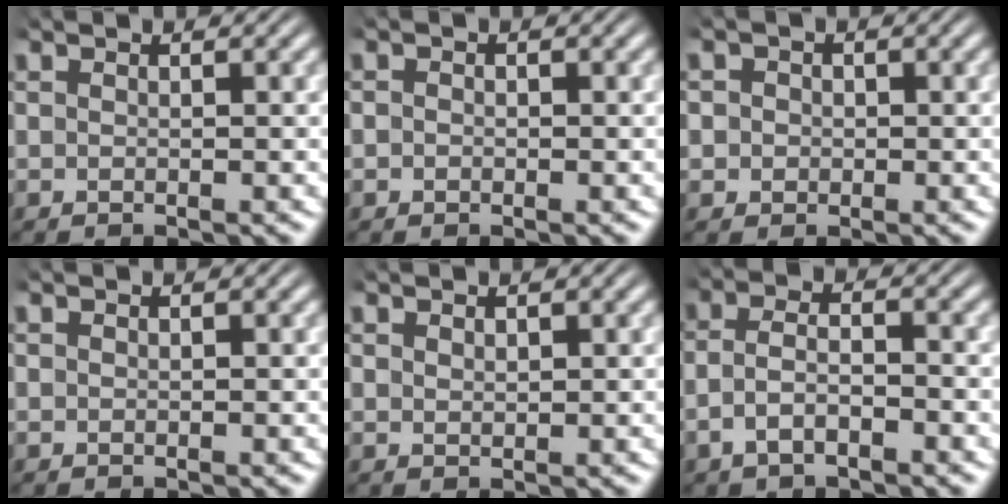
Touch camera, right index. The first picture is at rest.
{"total": 0.5, "force": [-0.3, 0.4, 0.1], "torque": [-0.005, -0.006, -0.003]}
{"total": 2.6, "force": [-0.2, 2.6, 0.6], "torque": [-0.018, -0.004, -0.008]}
{"total": 0.0}
{"total": 0.5, "force": [0.5, -0.1, 0.2], "torque": [0.000, -0.006, 0.016]}
{"total": 3.6, "force": [-1.7, 2.0, 2.5], "torque": [-0.051, -0.008, -0.028]}